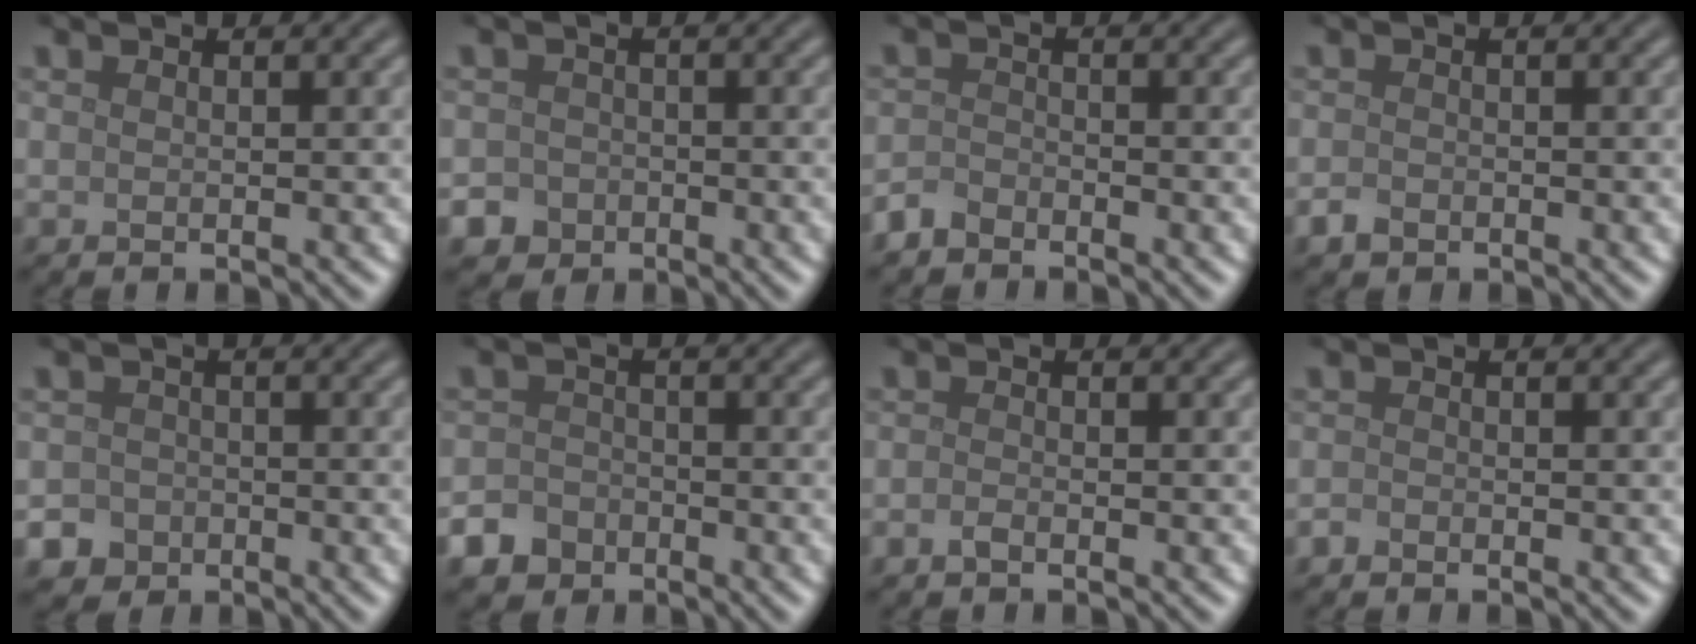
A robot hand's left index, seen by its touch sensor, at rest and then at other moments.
{"total": 3.1, "force": [-1.7, 2.6, 0.3], "torque": [0.019, -0.002, -0.033]}
{"total": 1.6, "force": [-1.5, 0.7, 0.2], "torque": [-0.002, 0.004, -0.034]}
{"total": 1.2, "force": [-0.7, 0.8, 0.4], "torque": [-0.007, -0.001, -0.016]}
{"total": 3.5, "force": [-2.0, 2.9, 0.3], "torque": [0.022, -0.004, -0.037]}
{"total": 4.2, "force": [-2.8, 3.0, 0.8], "torque": [0.002, -0.006, -0.052]}
{"total": 0.8, "force": [-0.6, 0.2, 0.5], "torque": [-0.011, 0.000, -0.012]}
{"total": 0.6, "force": [-0.6, 0.2, 0.1], "torque": [0.000, -0.003, -0.012]}